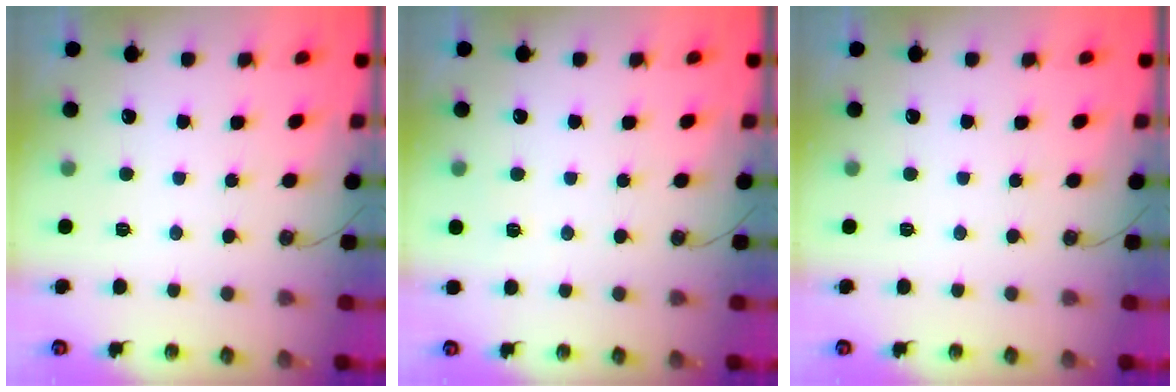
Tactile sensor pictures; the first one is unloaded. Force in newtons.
{"total": 2.1, "press": 2.1, "slide": 0.4}
{"total": 0.0}